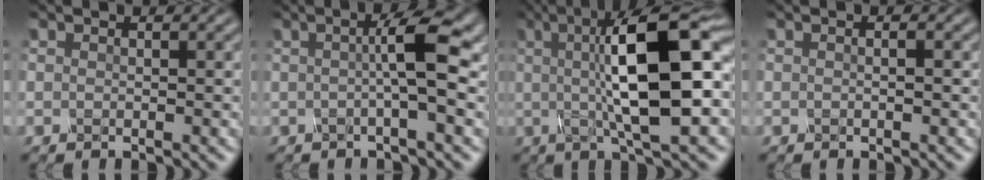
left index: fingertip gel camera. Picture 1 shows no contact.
{"total": 4.8, "force": [0.4, 0.7, 4.7], "torque": [-0.073, 0.006, 0.001]}
{"total": 12.6, "force": [1.4, 3.2, 12.1], "torque": [-0.179, 0.014, 0.020]}
{"total": 1.1, "force": [0.2, 0.4, 1.0], "torque": [-0.006, -0.008, -0.002]}